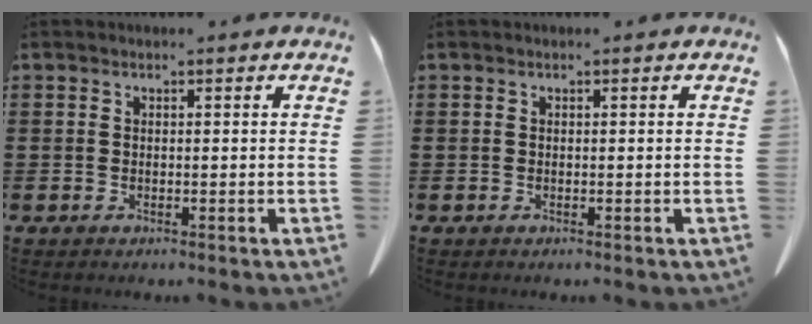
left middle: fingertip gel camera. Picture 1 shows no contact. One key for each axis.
{"total": 0.0}